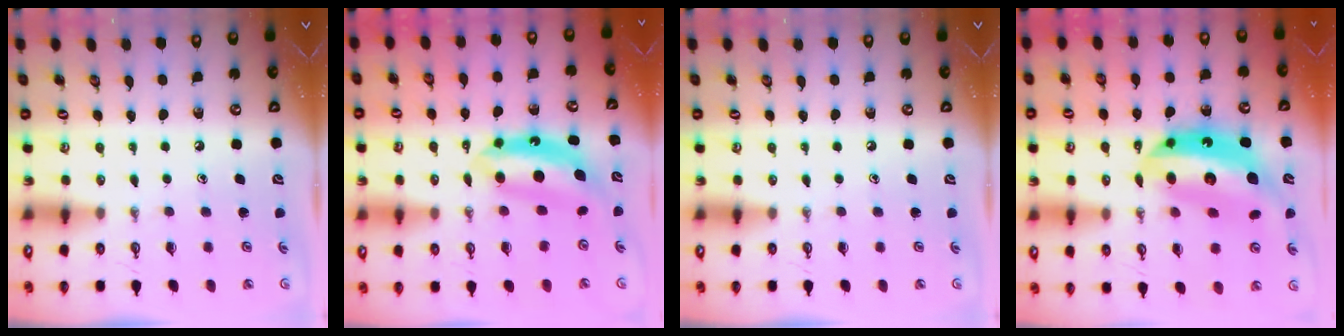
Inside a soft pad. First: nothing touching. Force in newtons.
{"total": 7.3, "press": 7.3, "slide": 0.5}
{"total": 0.0}
{"total": 17.0, "press": 17.0, "slide": 1.5}